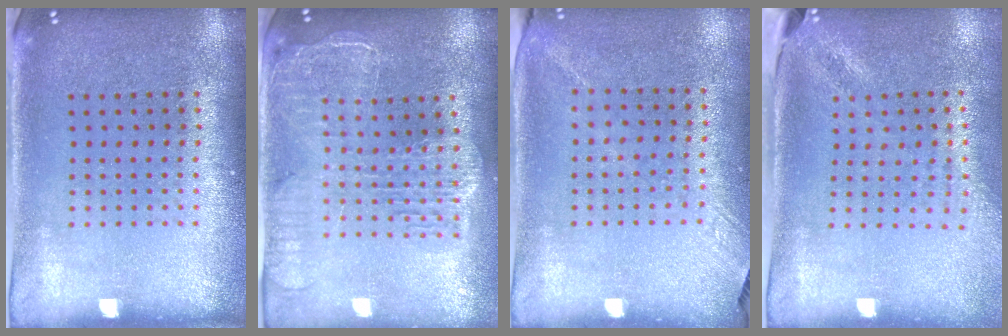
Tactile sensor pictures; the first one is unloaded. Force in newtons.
{"total": 2.3, "press": 2.0, "slide": 1.0}
{"total": 1.4, "press": 1.0, "slide": 0.9}
{"total": 1.9, "press": 1.5, "slide": 1.2}